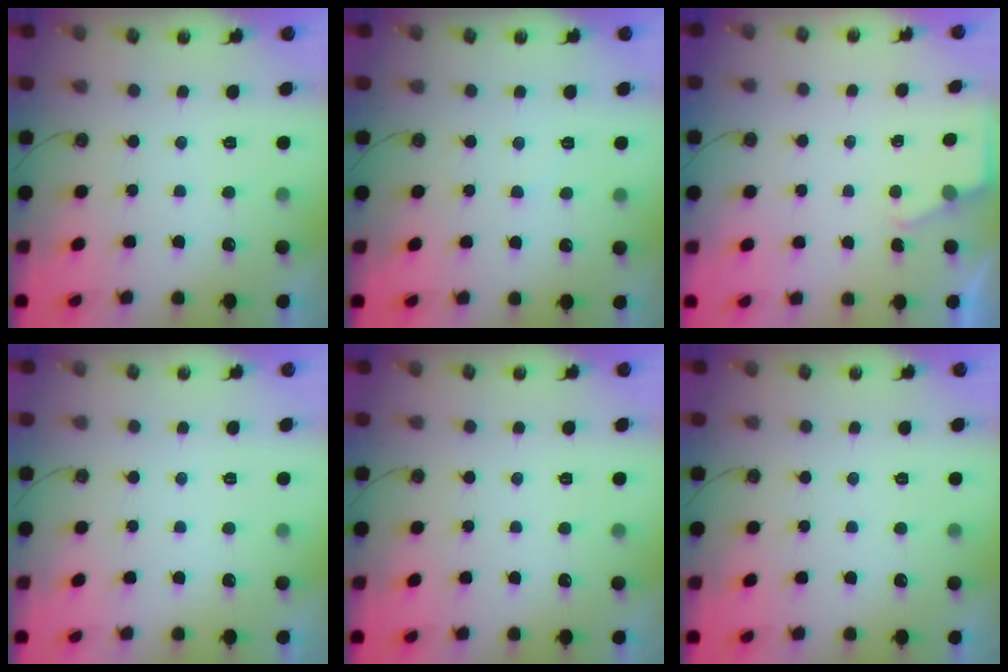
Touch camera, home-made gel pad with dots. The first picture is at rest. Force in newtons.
{"total": 2.4, "press": 2.4, "slide": 0.5}
{"total": 2.3, "press": 2.3, "slide": 0.4}
{"total": 0.0}
{"total": 0.0}
{"total": 0.0}